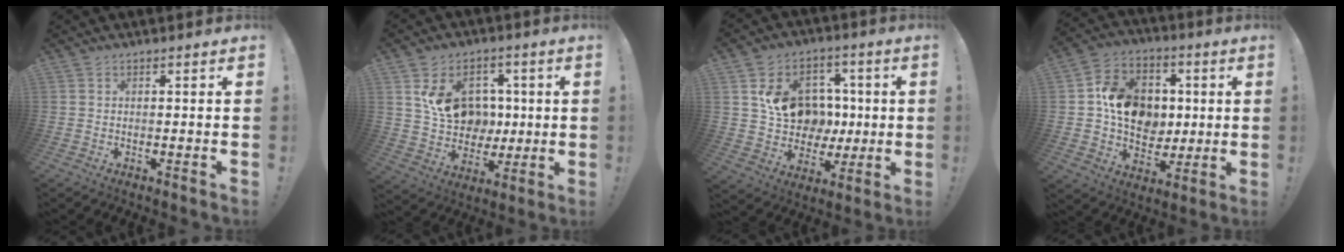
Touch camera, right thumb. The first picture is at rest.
{"total": 14.4, "force": [3.5, 12.2, 6.9], "torque": [-0.100, -0.014, 0.076]}
{"total": 15.4, "force": [2.4, 13.6, 6.8], "torque": [-0.097, -0.004, 0.069]}
{"total": 14.7, "force": [1.5, 12.6, 7.4], "torque": [-0.104, 0.006, 0.041]}